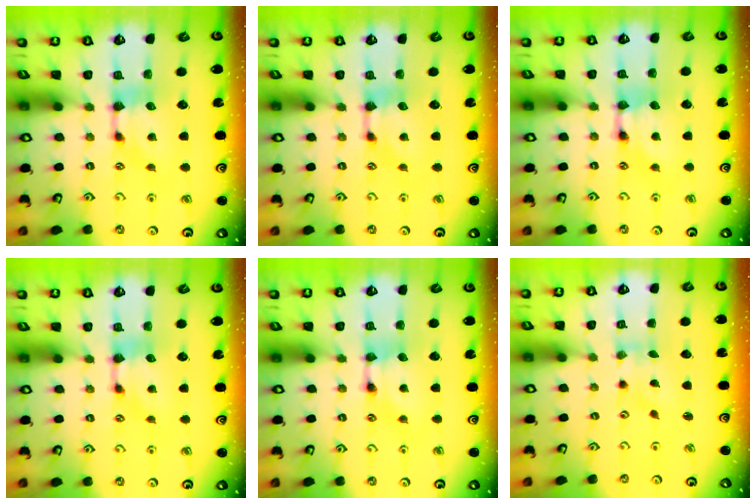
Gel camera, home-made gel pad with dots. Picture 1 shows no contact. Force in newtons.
{"total": 0.0}
{"total": 1.9, "press": 1.9, "slide": 0.1}
{"total": 0.0}
{"total": 1.8, "press": 1.8, "slide": 0.2}
{"total": 2.1, "press": 1.8, "slide": 1.1}